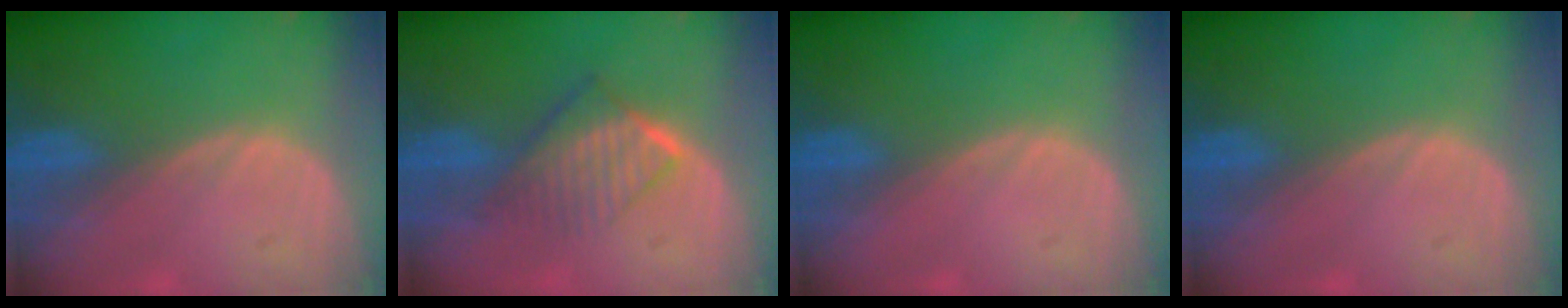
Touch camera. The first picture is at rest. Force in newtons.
{"total": 6.4, "press": 5.7, "slide": 2.9}
{"total": 0.0}
{"total": 0.0}